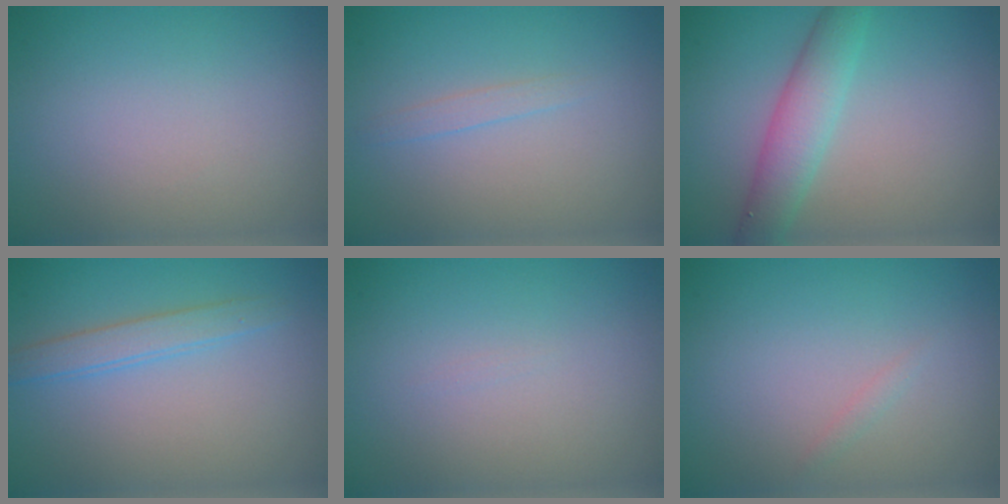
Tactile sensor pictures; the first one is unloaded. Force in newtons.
{"total": 0.8, "press": 0.8, "slide": 0.1}
{"total": 3.8, "press": 3.8, "slide": 0.3}
{"total": 2.0, "press": 2.0, "slide": 0.2}
{"total": 0.0}
{"total": 0.6, "press": 0.5, "slide": 0.1}